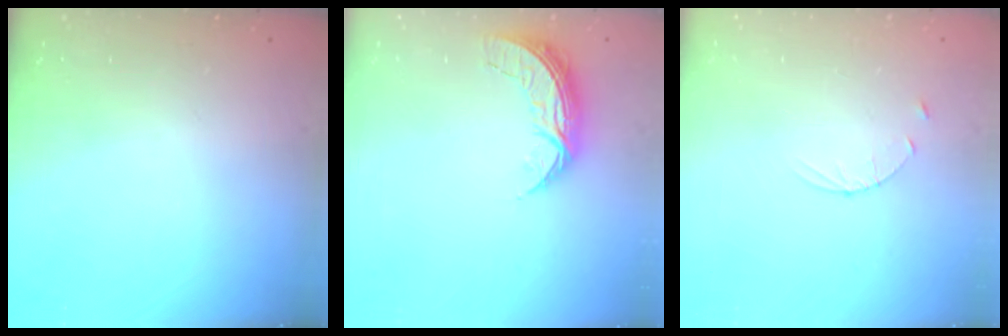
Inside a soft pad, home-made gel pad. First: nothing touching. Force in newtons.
{"total": 8.8, "press": 8.8, "slide": 0.6}
{"total": 3.0, "press": 2.9, "slide": 0.4}